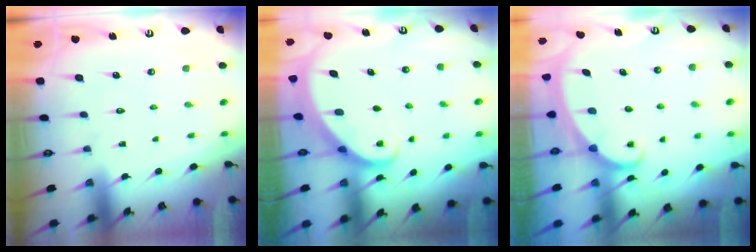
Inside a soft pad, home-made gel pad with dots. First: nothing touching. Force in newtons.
{"total": 2.2, "press": 2.2, "slide": 0.3}
{"total": 2.4, "press": 2.4, "slide": 0.3}